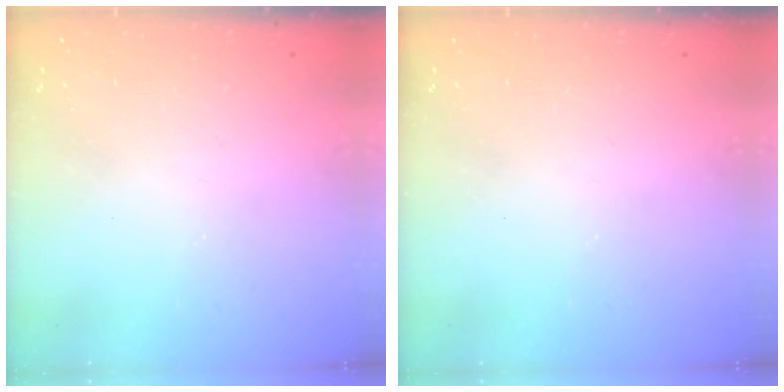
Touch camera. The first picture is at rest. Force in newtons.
{"total": 0.0}